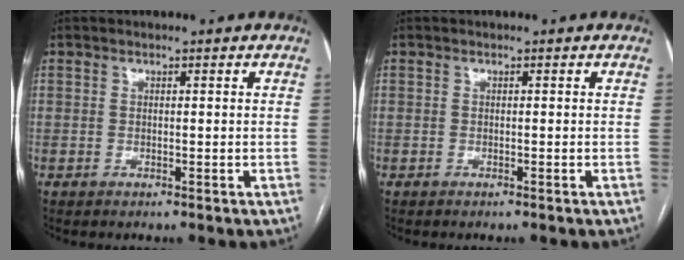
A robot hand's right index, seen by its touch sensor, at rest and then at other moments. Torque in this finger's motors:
{"motor_torque": [-0.09, 0.01, -0.07, 0.00]}